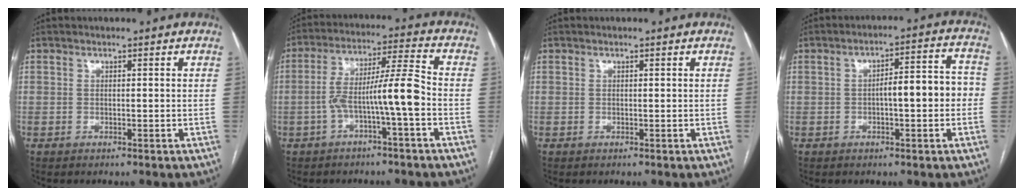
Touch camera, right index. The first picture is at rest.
{"total": 9.6, "force": [-2.7, -0.1, 9.2], "torque": [-0.164, 0.031, -0.046]}
{"total": 0.0}
{"total": 7.6, "force": [-0.8, 1.9, 7.3], "torque": [-0.100, 0.033, -0.009]}